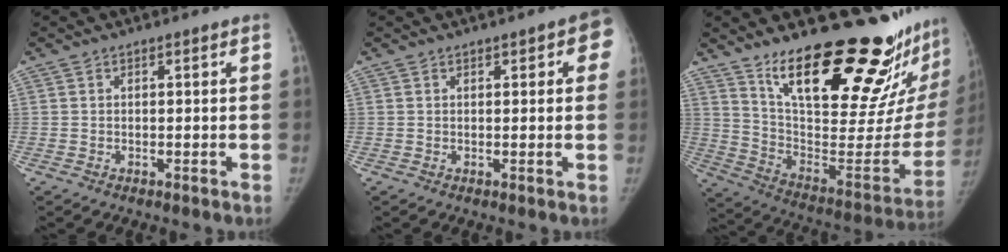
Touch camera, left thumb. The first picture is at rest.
{"total": 4.8, "force": [1.8, 2.1, 4.0], "torque": [-0.022, -0.001, 0.013]}
{"total": 31.9, "force": [23.3, 8.9, 19.9], "torque": [-0.258, -0.139, 0.354]}